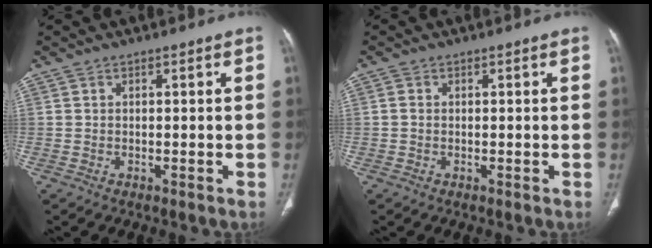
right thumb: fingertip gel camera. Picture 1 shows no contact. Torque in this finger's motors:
{"motor_torque": [-0.08, -0.03, -0.27, 0.28, -0.06]}